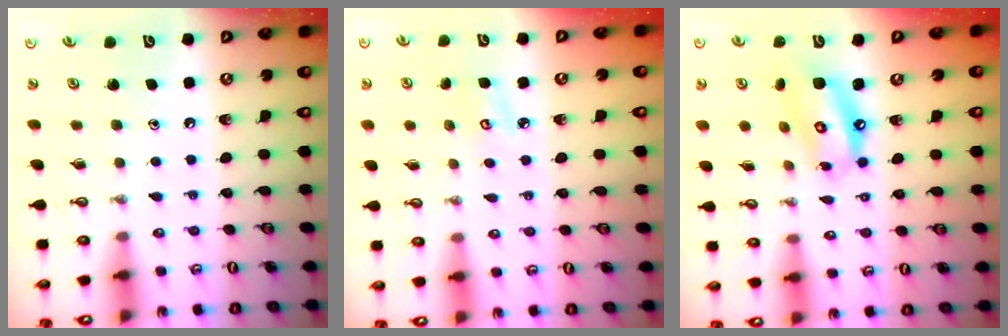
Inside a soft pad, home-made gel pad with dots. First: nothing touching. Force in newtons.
{"total": 4.4, "press": 4.4, "slide": 0.4}
{"total": 11.8, "press": 11.8, "slide": 1.2}